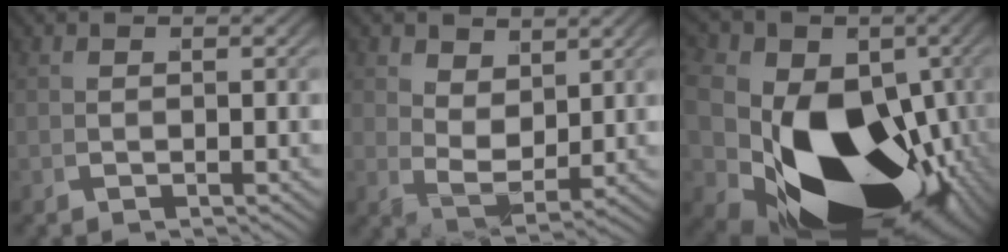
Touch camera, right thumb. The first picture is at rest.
{"total": 4.1, "force": [1.4, 2.6, 2.8], "torque": [-0.055, -0.024, 0.037]}
{"total": 29.2, "force": [-6.3, 18.9, 21.4], "torque": [-0.368, -0.094, -0.054]}